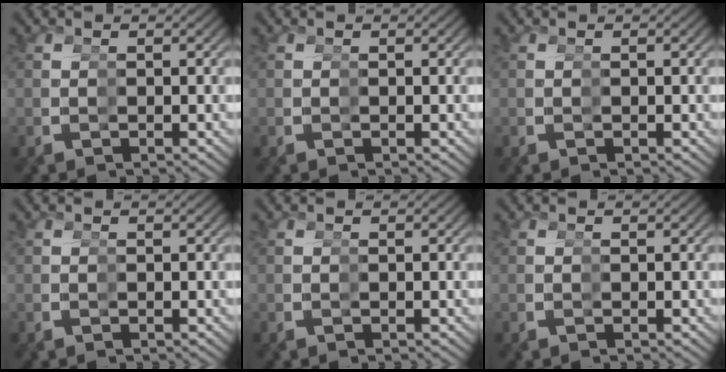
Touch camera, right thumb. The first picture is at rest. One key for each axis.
{"total": 0.0}
{"total": 0.0}
{"total": 0.0}
{"total": 0.0}
{"total": 0.0}